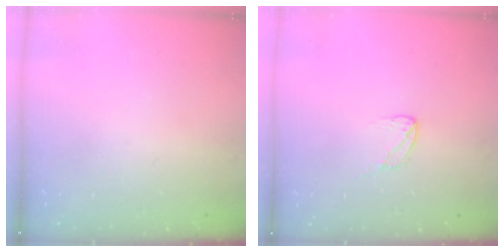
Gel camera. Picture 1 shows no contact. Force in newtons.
{"total": 2.9, "press": 2.9, "slide": 0.2}